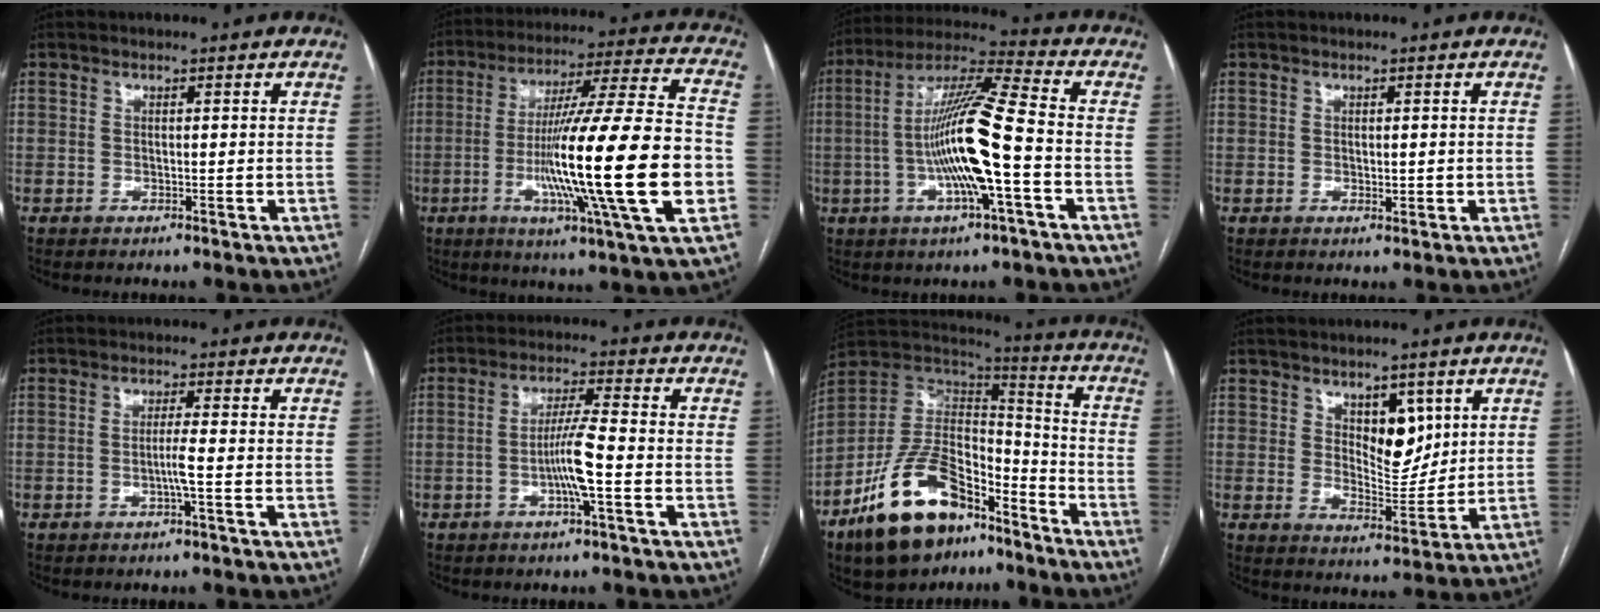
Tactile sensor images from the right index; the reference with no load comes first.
{"total": 25.0, "force": [-4.9, 0.1, 24.5], "torque": [-0.391, -0.017, -0.093]}
{"total": 15.3, "force": [-2.7, 0.5, 15.1], "torque": [-0.285, 0.005, -0.055]}
{"total": 1.4, "force": [0.0, 0.6, 1.2], "torque": [-0.019, -0.004, 0.003]}
{"total": 2.4, "force": [-0.7, -0.6, 2.2], "torque": [-0.040, -0.001, -0.015]}
{"total": 6.1, "force": [-1.7, -0.3, 5.8], "torque": [-0.117, 0.002, -0.033]}
{"total": 19.2, "force": [-12.4, 9.0, 11.7], "torque": [-0.230, 0.021, -0.217]}
{"total": 6.7, "force": [3.2, 3.3, 5.0], "torque": [-0.078, -0.006, 0.059]}